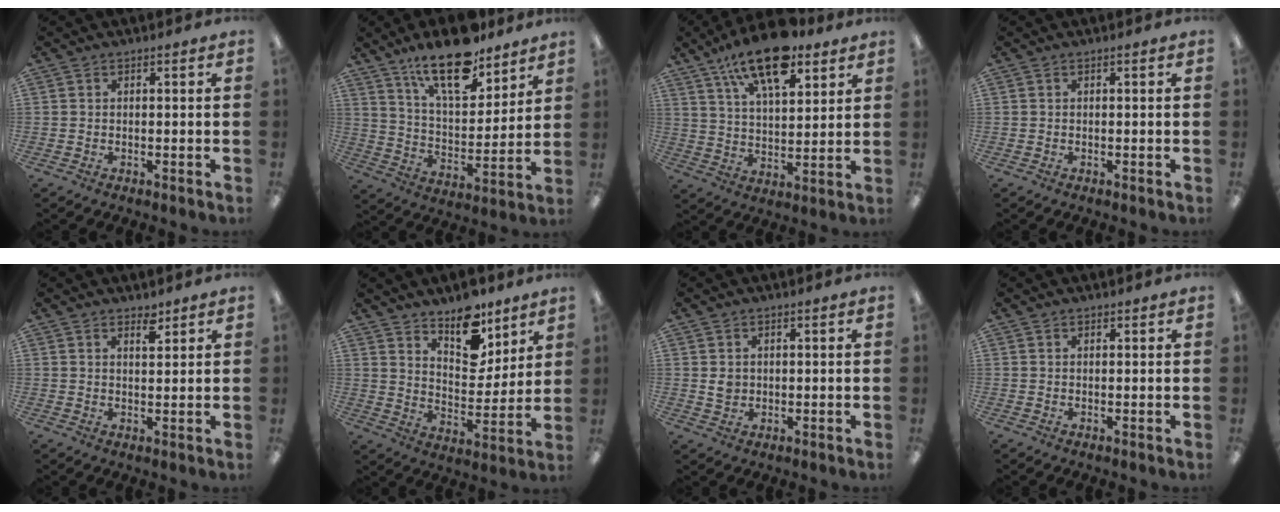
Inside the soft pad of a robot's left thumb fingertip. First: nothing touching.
{"total": 18.2, "force": [13.6, 6.8, 9.9], "torque": [-0.164, -0.079, 0.232]}
{"total": 16.7, "force": [11.1, 7.2, 10.2], "torque": [-0.171, -0.047, 0.190]}
{"total": 0.0}
{"total": 3.1, "force": [2.5, 1.1, 1.4], "torque": [-0.008, -0.014, 0.041]}
{"total": 12.7, "force": [9.8, 6.2, 5.1], "torque": [-0.063, -0.068, 0.178]}
{"total": 2.8, "force": [0.8, 2.5, 1.1], "torque": [-0.015, 0.000, 0.012]}
{"total": 0.8, "force": [0.7, 0.3, 0.0], "torque": [0.009, -0.003, 0.012]}